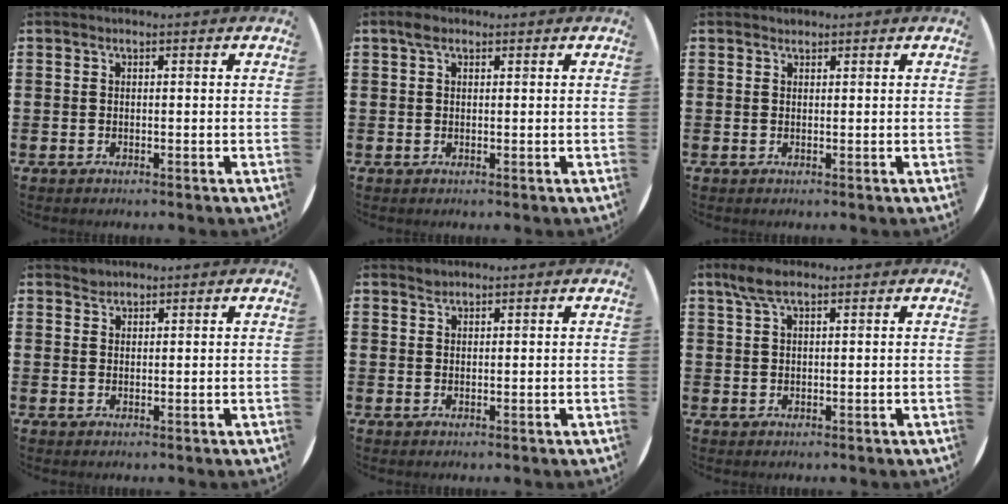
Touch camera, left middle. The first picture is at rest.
{"total": 1.5, "force": [0.9, 0.8, 0.9], "torque": [-0.012, 0.002, 0.015]}
{"total": 0.5, "force": [0.5, 0.1, -0.1], "torque": [0.002, 0.003, 0.010]}
{"total": 1.1, "force": [1.1, 0.3, -0.1], "torque": [0.000, 0.000, 0.021]}
{"total": 0.8, "force": [0.8, 0.1, -0.1], "torque": [0.001, 0.001, 0.015]}
{"total": 3.0, "force": [2.1, 0.9, 2.0], "torque": [-0.043, 0.005, 0.037]}